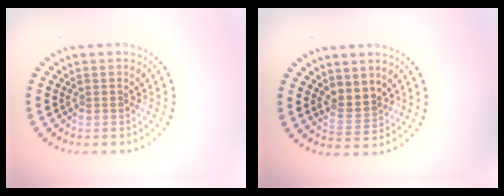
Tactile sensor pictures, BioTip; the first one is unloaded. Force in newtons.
{"total": 2.4, "press": 2.1, "slide": 1.1}